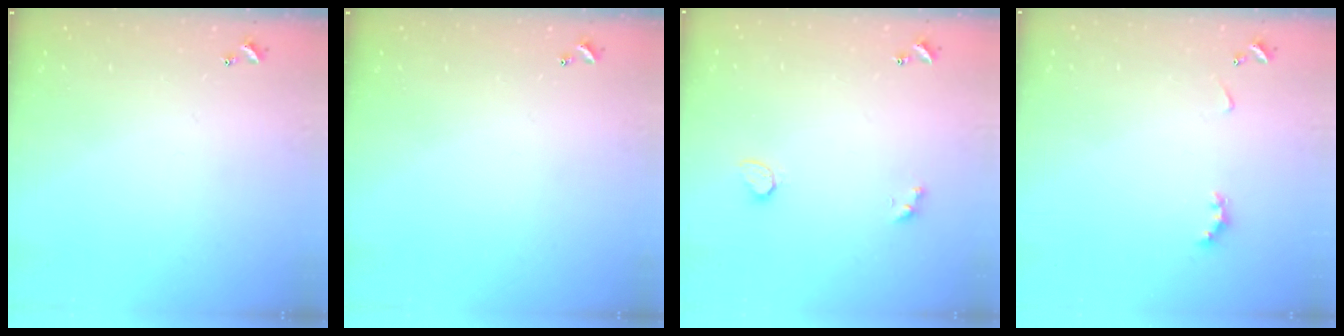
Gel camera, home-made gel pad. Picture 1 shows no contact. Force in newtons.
{"total": 0.0}
{"total": 2.3, "press": 2.3, "slide": 0.5}
{"total": 2.9, "press": 2.8, "slide": 0.6}